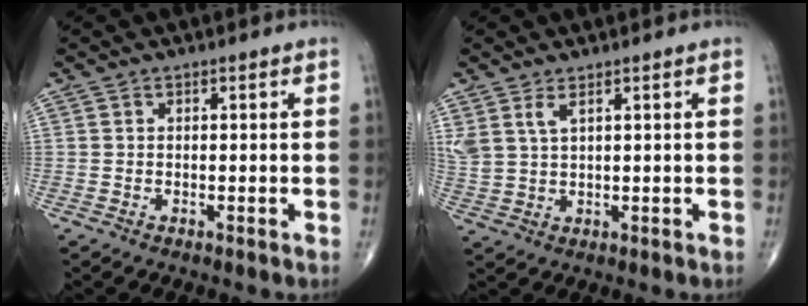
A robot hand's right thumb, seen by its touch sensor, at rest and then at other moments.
{"total": 4.3, "force": [2.5, 1.6, 3.1], "torque": [-0.077, -0.005, 0.061]}